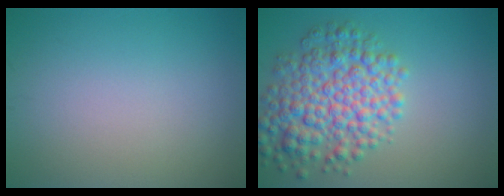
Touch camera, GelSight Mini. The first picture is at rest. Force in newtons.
{"total": 7.1, "press": 7.1, "slide": 0.1}